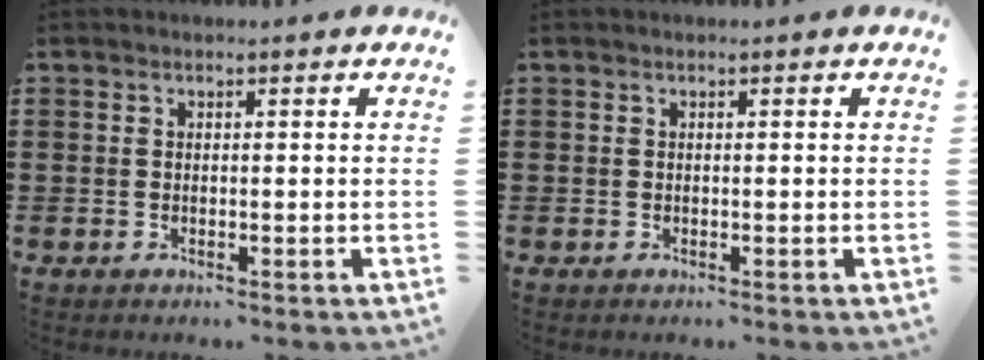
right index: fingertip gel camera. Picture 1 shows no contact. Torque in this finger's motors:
{"motor_torque": [0.02, 0.69, 0.00, 0.00]}